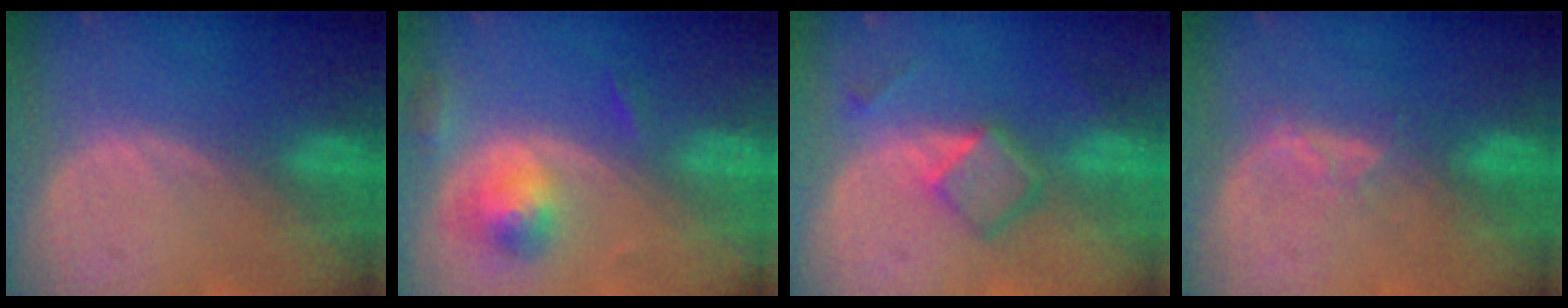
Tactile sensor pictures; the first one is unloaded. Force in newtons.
{"total": 5.3, "press": 4.9, "slide": 2.2}
{"total": 5.0, "press": 4.6, "slide": 1.9}
{"total": 2.6, "press": 2.5, "slide": 0.8}